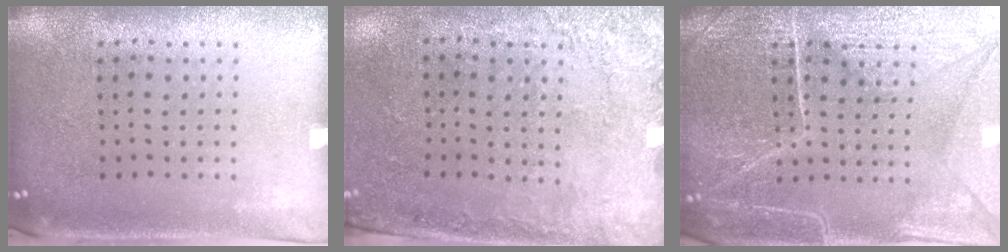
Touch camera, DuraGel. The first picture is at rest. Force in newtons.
{"total": 2.7, "press": 2.0, "slide": 1.8}
{"total": 4.6, "press": 4.6, "slide": 0.5}